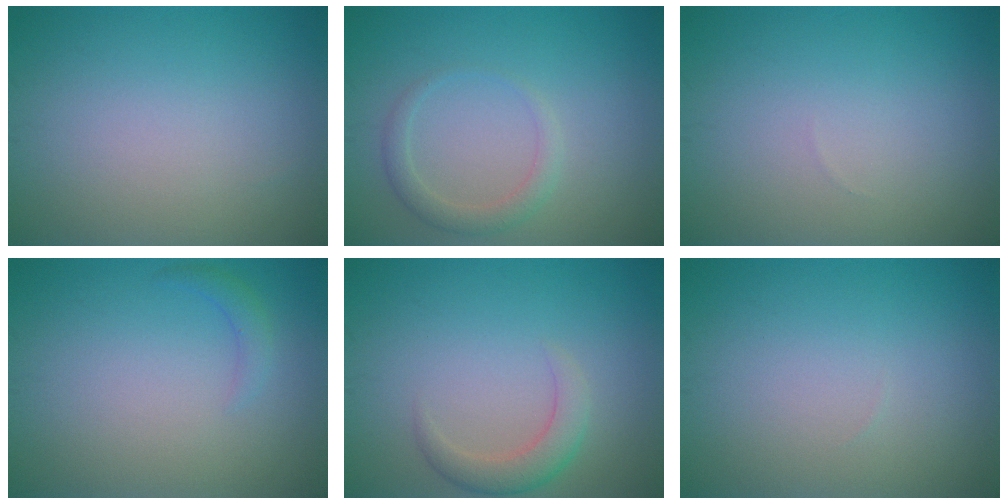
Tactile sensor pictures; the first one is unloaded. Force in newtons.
{"total": 1.9, "press": 1.9, "slide": 0.1}
{"total": 0.0}
{"total": 1.2, "press": 1.2, "slide": 0.2}
{"total": 2.6, "press": 2.6, "slide": 0.1}
{"total": 0.0}